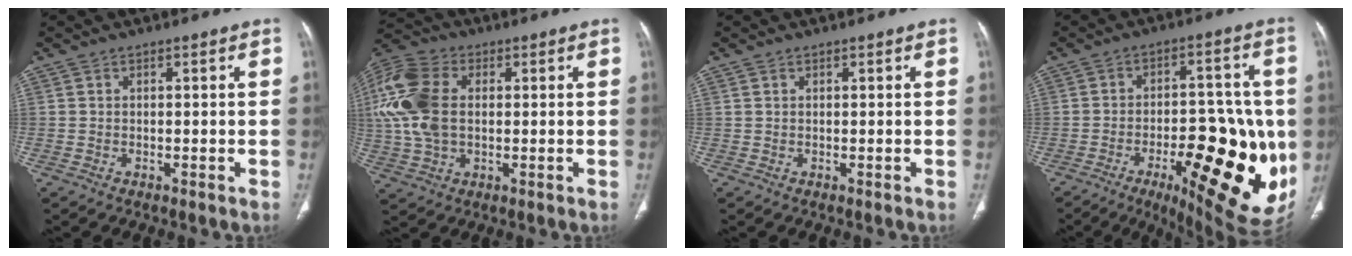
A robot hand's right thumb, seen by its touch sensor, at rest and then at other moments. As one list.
[{"total": 15.9, "force": [1.9, 10.5, 11.7], "torque": [-0.270, 0.013, 0.034]}, {"total": 0.0}, {"total": 25.8, "force": [-6.8, 9.9, 22.8], "torque": [-0.245, 0.003, -0.071]}]